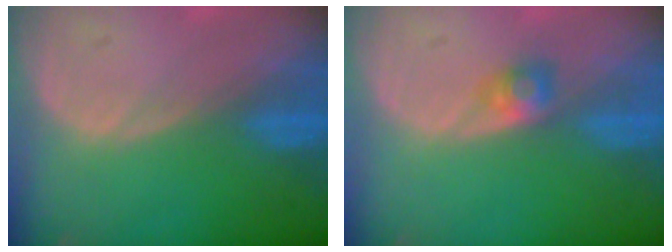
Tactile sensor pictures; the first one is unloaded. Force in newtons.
{"total": 2.5, "press": 2.3, "slide": 1.0}